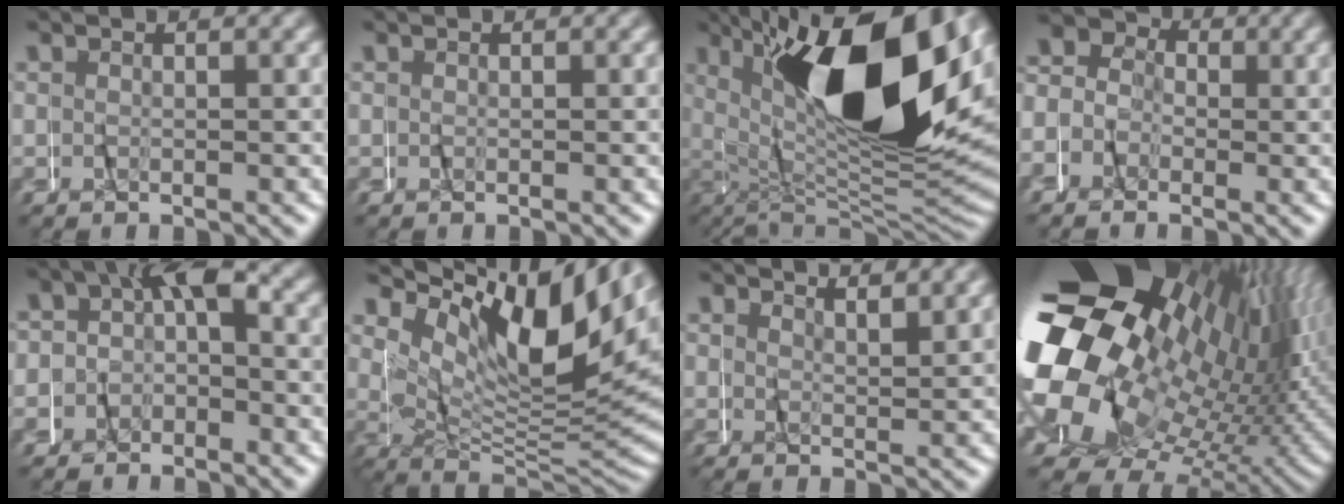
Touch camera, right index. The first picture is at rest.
{"total": 0.0}
{"total": 21.0, "force": [4.5, 8.6, 18.7], "torque": [-0.292, 0.045, 0.052]}
{"total": 7.7, "force": [1.8, 7.0, 2.7], "torque": [-0.033, 0.034, -0.015]}
{"total": 2.8, "force": [-1.0, 2.1, 1.5], "torque": [-0.026, 0.011, -0.031]}
{"total": 13.5, "force": [4.1, 6.1, 11.4], "torque": [-0.150, 0.039, 0.047]}
{"total": 1.4, "force": [0.9, -1.1, -0.2], "torque": [0.002, -0.001, 0.014]}
{"total": 31.3, "force": [2.3, 21.4, 22.8], "torque": [-0.318, -0.008, 0.012]}